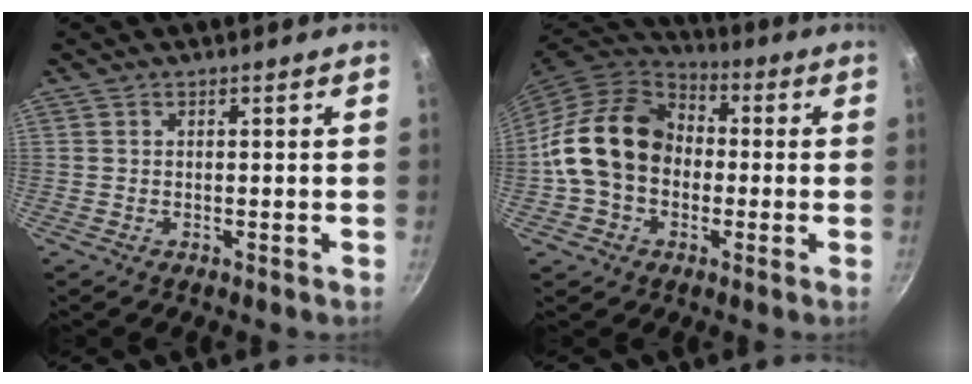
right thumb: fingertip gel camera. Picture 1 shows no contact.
{"total": 17.2, "force": [-0.5, 13.4, 10.8], "torque": [-0.165, 0.038, -0.020]}